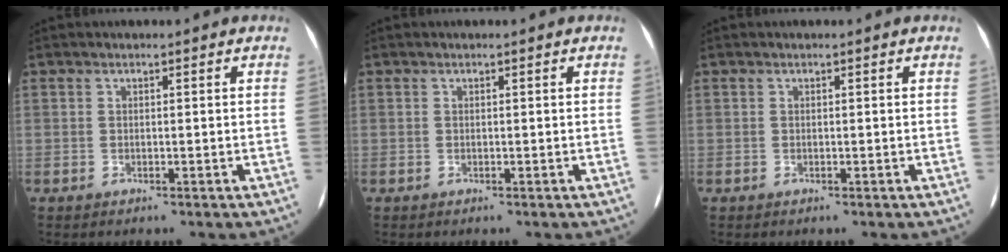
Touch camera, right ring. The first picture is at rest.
{"total": 0.0}
{"total": 0.0}